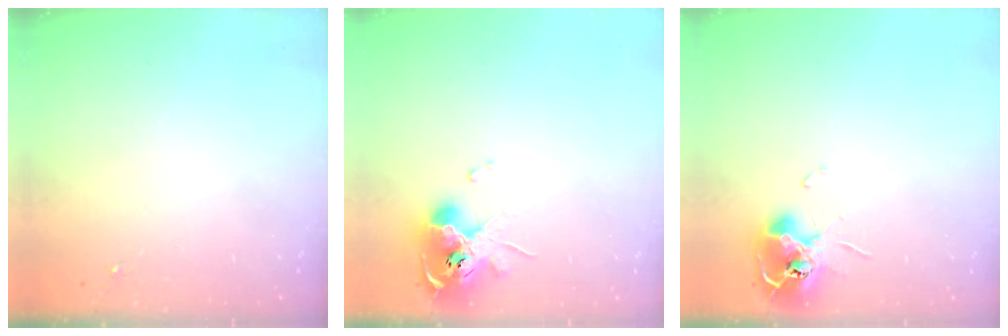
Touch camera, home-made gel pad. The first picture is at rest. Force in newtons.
{"total": 13.1, "press": 13.0, "slide": 1.8}
{"total": 11.7, "press": 11.7, "slide": 0.9}